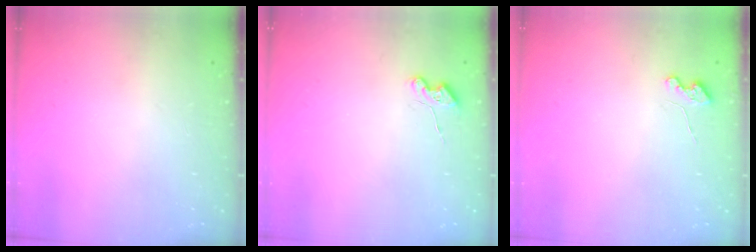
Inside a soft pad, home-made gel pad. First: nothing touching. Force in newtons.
{"total": 4.2, "press": 4.1, "slide": 0.5}
{"total": 3.6, "press": 3.6, "slide": 0.5}